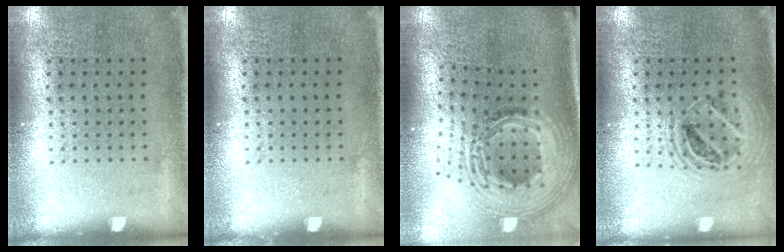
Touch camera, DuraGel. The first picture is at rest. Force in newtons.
{"total": 0.0}
{"total": 2.9, "press": 2.1, "slide": 2.1}
{"total": 1.5, "press": 1.3, "slide": 0.8}